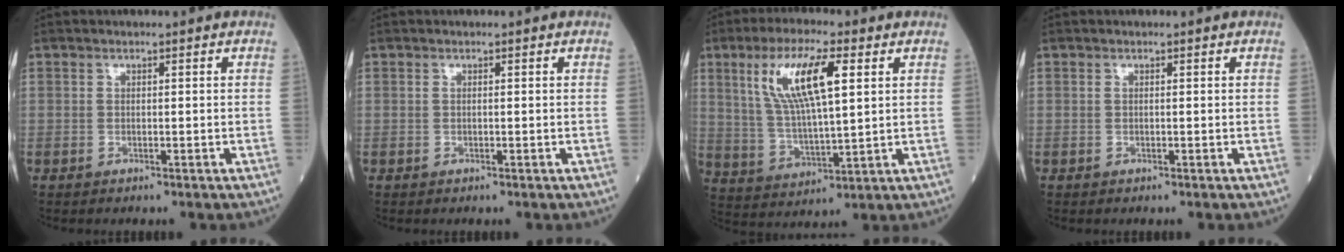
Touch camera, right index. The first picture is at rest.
{"total": 0.0}
{"total": 12.3, "force": [4.6, 2.5, 11.2], "torque": [-0.227, 0.010, 0.093]}
{"total": 0.0}